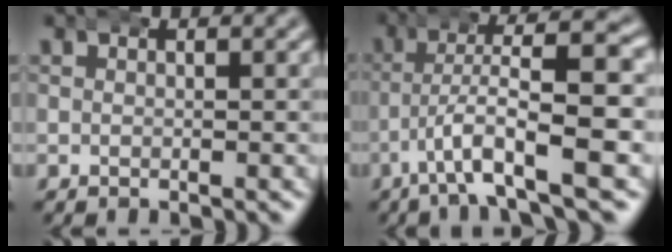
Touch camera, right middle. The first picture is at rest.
{"total": 7.4, "force": [-1.9, 1.9, 6.9], "torque": [-0.120, 0.000, -0.031]}